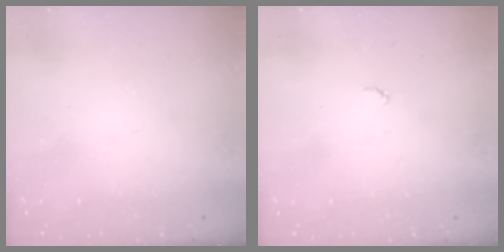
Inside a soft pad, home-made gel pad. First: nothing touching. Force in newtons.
{"total": 3.1, "press": 3.1, "slide": 0.4}